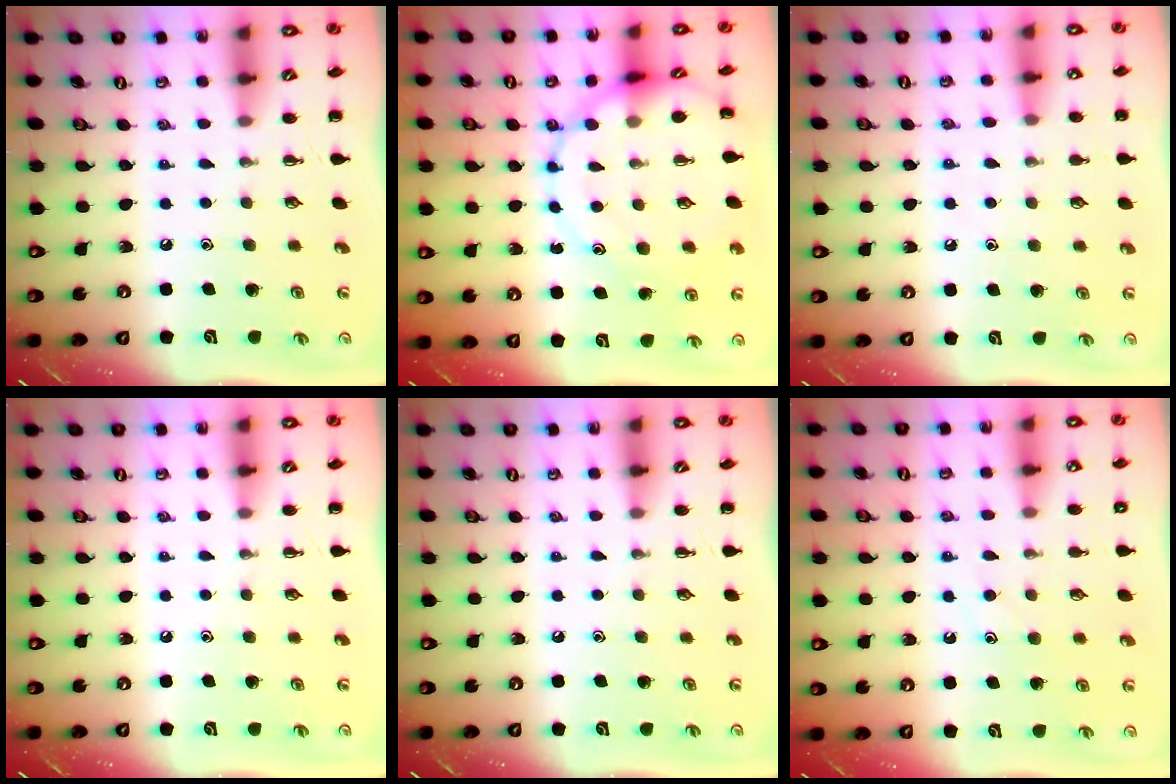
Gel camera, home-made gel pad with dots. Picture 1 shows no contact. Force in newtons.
{"total": 13.9, "press": 13.8, "slide": 1.1}
{"total": 7.8, "press": 7.5, "slide": 2.0}
{"total": 0.0}
{"total": 0.0}
{"total": 8.6, "press": 8.5, "slide": 0.9}